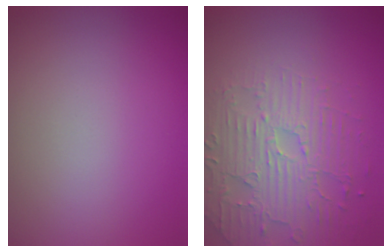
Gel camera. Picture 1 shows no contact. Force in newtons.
{"total": 4.6, "press": 3.8, "slide": 2.6}